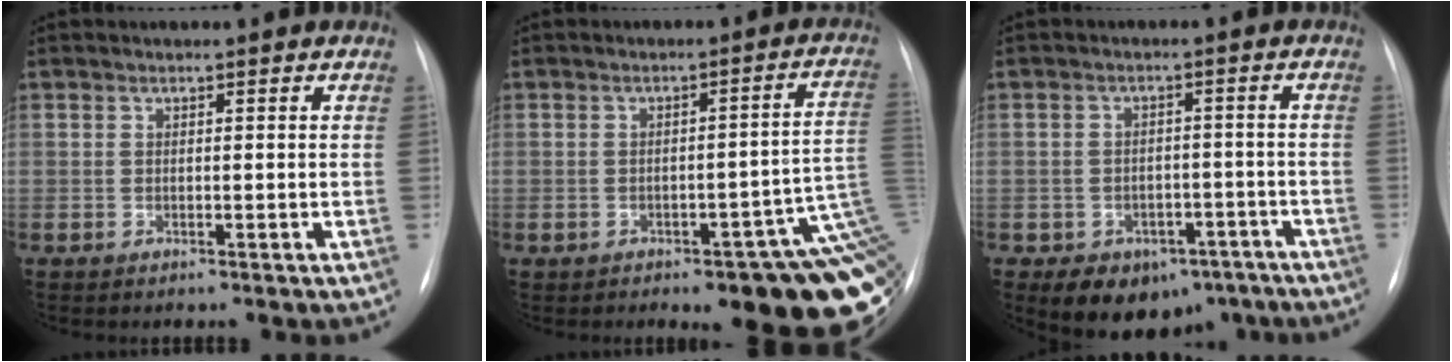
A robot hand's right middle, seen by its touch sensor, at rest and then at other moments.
{"total": 18.1, "force": [-6.7, 5.3, 16.0], "torque": [-0.100, 0.031, -0.071]}
{"total": 10.2, "force": [-6.7, 6.8, 3.7], "torque": [-0.042, 0.021, -0.087]}